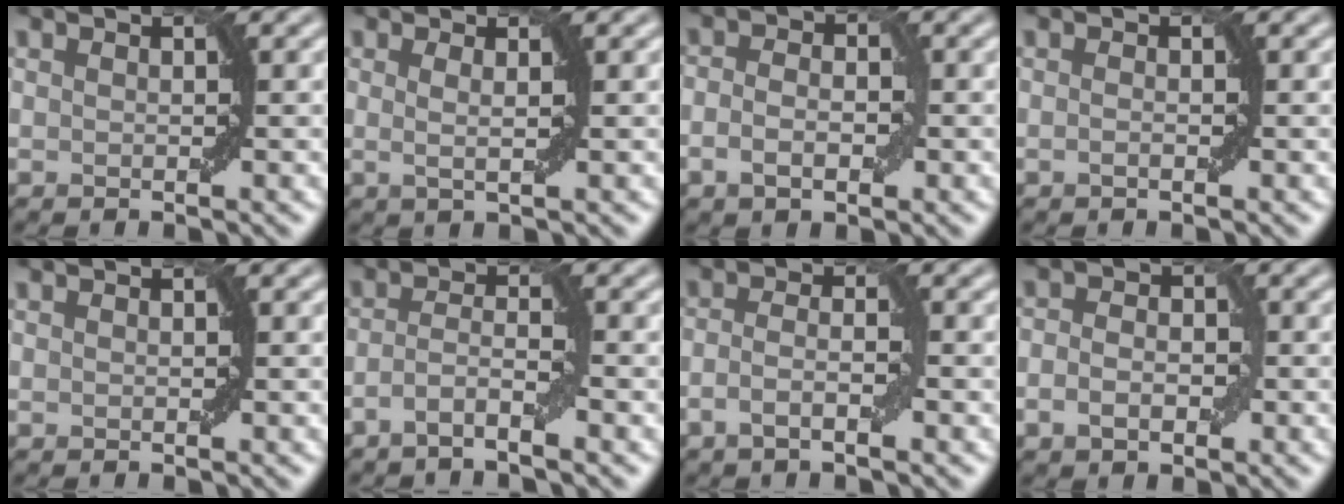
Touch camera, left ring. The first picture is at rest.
{"total": 1.5, "force": [0.4, 0.3, 1.4], "torque": [-0.023, -0.001, 0.003]}
{"total": 2.8, "force": [-0.7, 1.6, 2.1], "torque": [-0.033, 0.002, -0.013]}
{"total": 0.6, "force": [-0.3, 0.1, 0.6], "torque": [-0.011, 0.000, -0.004]}
{"total": 0.0}
{"total": 2.4, "force": [-1.5, 0.2, 1.9], "torque": [-0.038, 0.006, -0.036]}
{"total": 2.3, "force": [-1.1, 0.5, 2.0], "torque": [-0.041, 0.004, -0.025]}
{"total": 2.7, "force": [-0.8, 1.9, 1.9], "torque": [-0.026, 0.000, -0.020]}